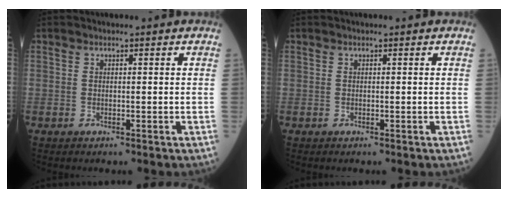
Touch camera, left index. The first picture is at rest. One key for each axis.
{"total": 0.0}